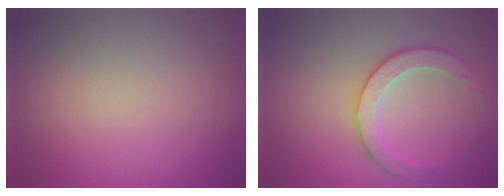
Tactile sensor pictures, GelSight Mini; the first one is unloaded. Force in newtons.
{"total": 3.7, "press": 3.3, "slide": 1.5}